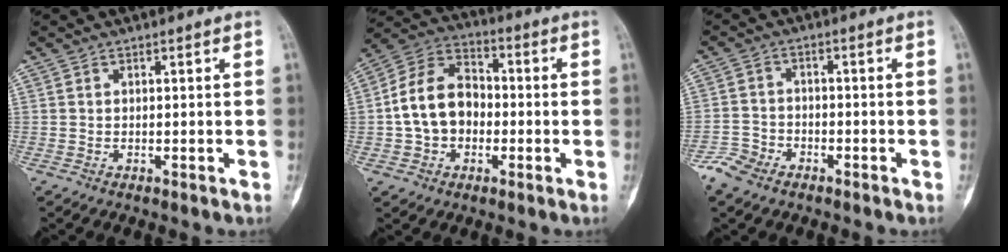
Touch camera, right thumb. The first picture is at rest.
{"total": 12.8, "force": [-1.4, 9.6, 8.2], "torque": [-0.128, 0.040, -0.038]}
{"total": 5.5, "force": [-3.9, 3.1, 2.3], "torque": [-0.047, 0.013, -0.079]}